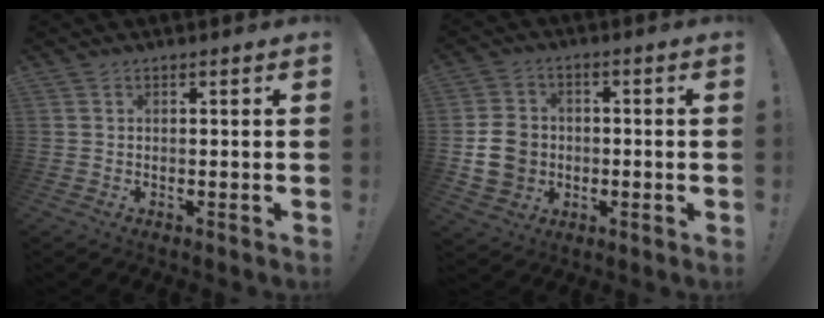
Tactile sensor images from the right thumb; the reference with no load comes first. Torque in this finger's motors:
{"motor_torque": [0.37, 0.09, -0.19, 0.04, 0.11]}